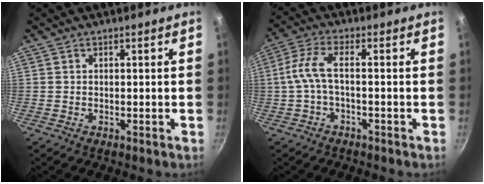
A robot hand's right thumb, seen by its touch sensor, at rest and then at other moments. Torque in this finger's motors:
{"motor_torque": [-0.40, 0.08, -0.43, 0.01, 0.16]}